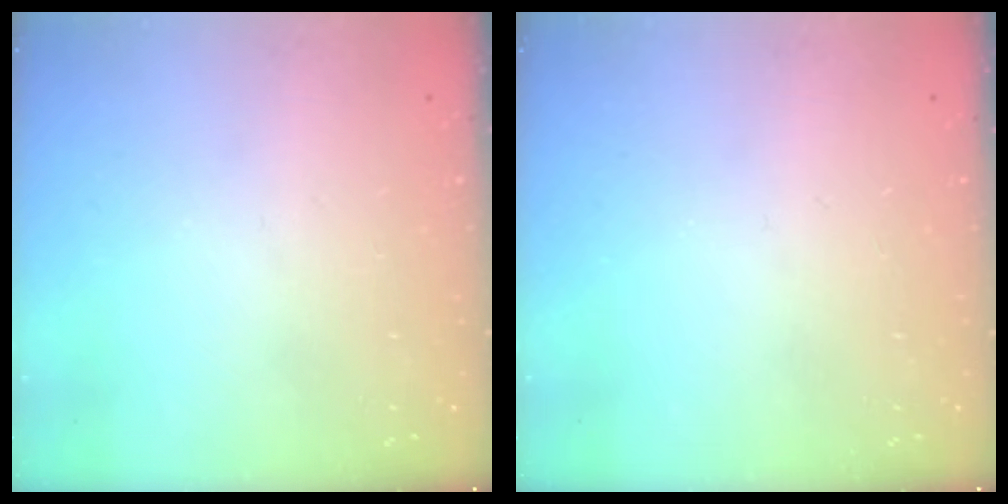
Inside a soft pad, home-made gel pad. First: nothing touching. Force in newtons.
{"total": 0.0}